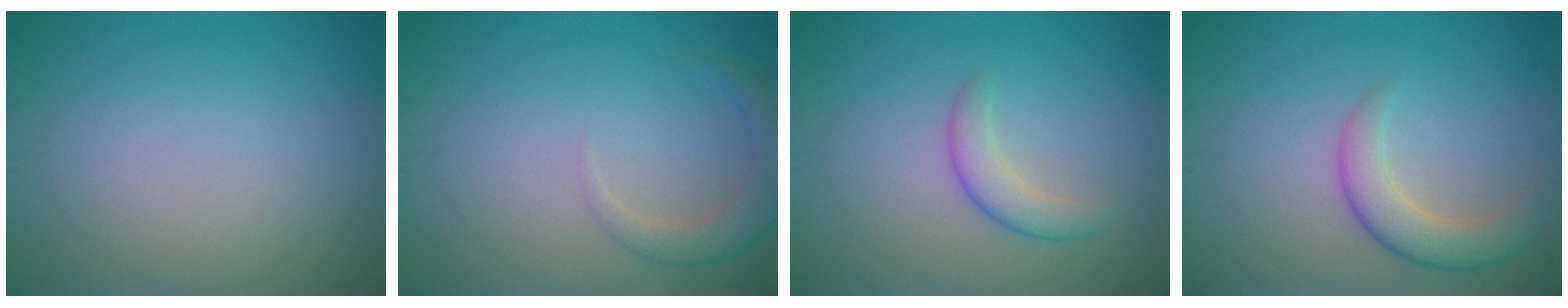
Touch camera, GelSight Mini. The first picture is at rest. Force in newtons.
{"total": 2.8, "press": 2.8, "slide": 0.3}
{"total": 2.4, "press": 2.4, "slide": 0.1}
{"total": 3.6, "press": 3.6, "slide": 0.2}